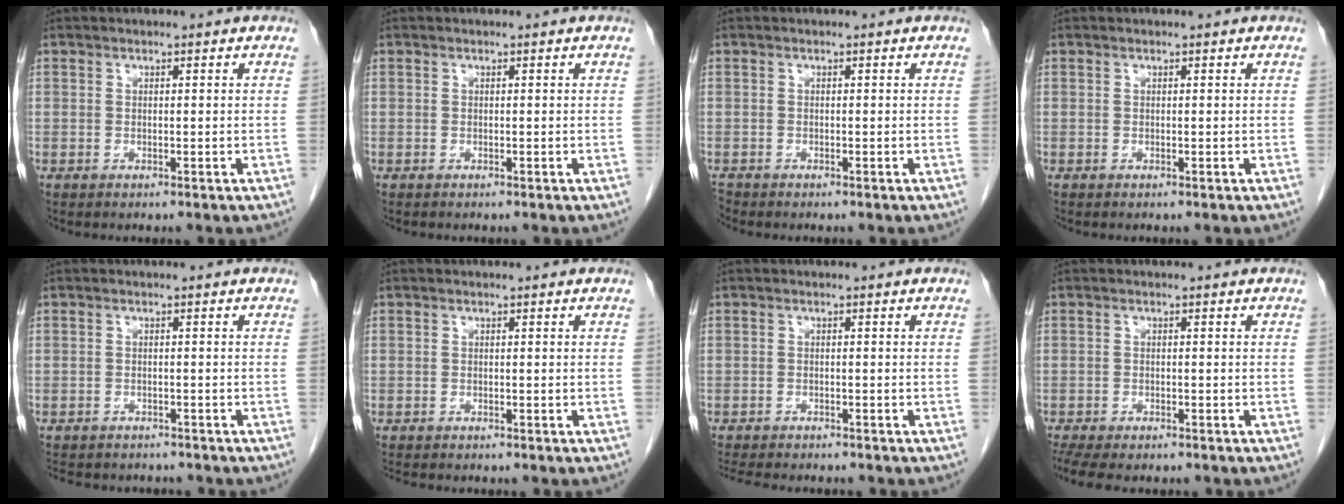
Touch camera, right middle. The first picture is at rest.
{"total": 0.0}
{"total": 0.8, "force": [-0.8, 0.2, 0.0], "torque": [-0.005, -0.003, -0.016]}
{"total": 0.0}
{"total": 9.1, "force": [-8.1, 3.2, 2.6], "torque": [-0.054, -0.002, -0.101]}
{"total": 3.6, "force": [-3.1, 0.8, 1.5], "torque": [-0.023, -0.007, -0.043]}
{"total": 8.4, "force": [-7.5, 1.9, 3.3], "torque": [-0.051, -0.008, -0.105]}
{"total": 9.5, "force": [-7.9, 2.8, 4.4], "torque": [-0.083, -0.009, -0.115]}